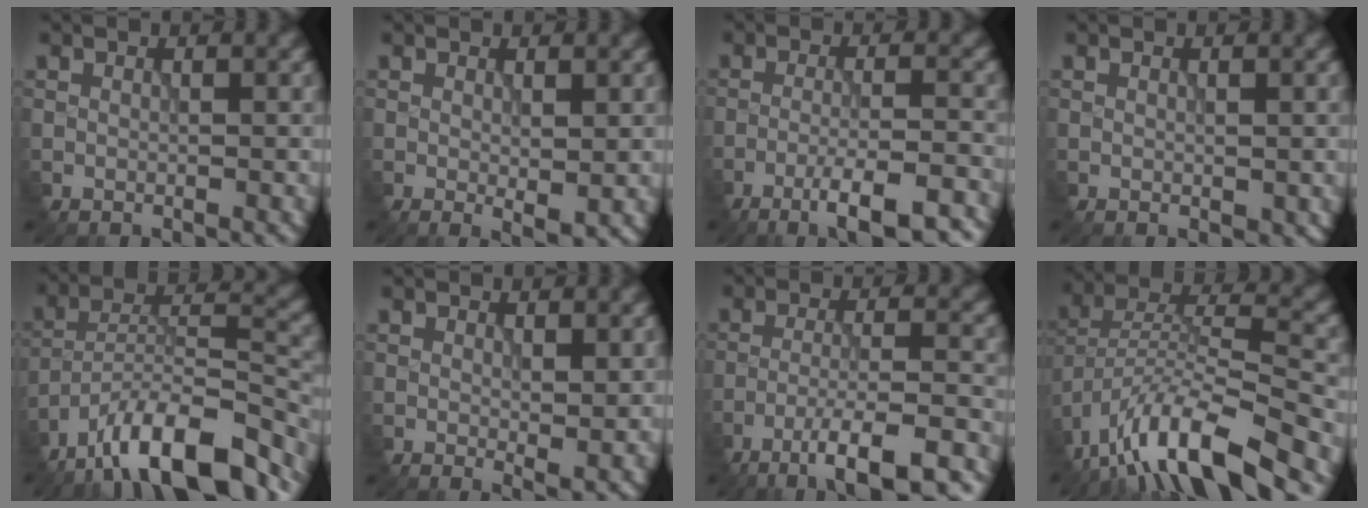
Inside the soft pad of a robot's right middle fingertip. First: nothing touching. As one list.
[{"total": 1.3, "force": [0.2, 0.3, 1.2], "torque": [-0.018, -0.007, 0.007]}, {"total": 6.9, "force": [-4.8, 1.2, 4.9], "torque": [-0.077, 0.006, -0.076]}, {"total": 0.7, "force": [-0.1, 0.5, 0.5], "torque": [-0.008, -0.002, 0.002]}, {"total": 13.2, "force": [-10.0, 4.3, 7.5], "torque": [-0.126, 0.021, -0.178]}, {"total": 1.7, "force": [0.7, 0.6, 1.4], "torque": [-0.019, -0.009, 0.016]}, {"total": 8.9, "force": [-6.0, 1.7, 6.3], "torque": [-0.099, 0.007, -0.096]}, {"total": 12.2, "force": [-8.7, 3.6, 7.8], "torque": [-0.139, 0.007, -0.165]}]